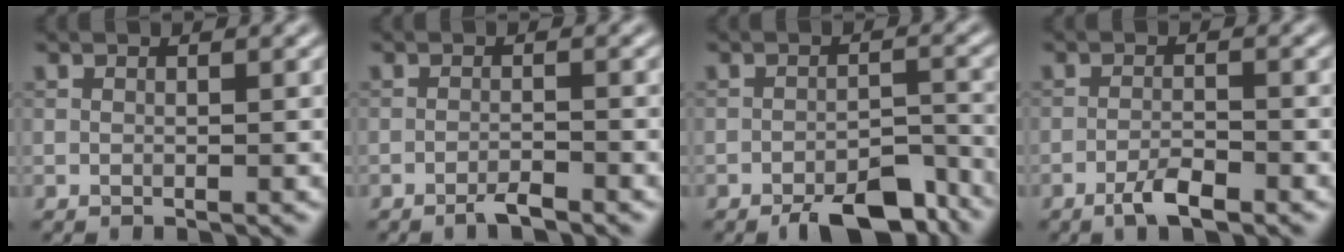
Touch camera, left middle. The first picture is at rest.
{"total": 1.6, "force": [-1.3, 0.1, 0.9], "torque": [-0.015, 0.002, -0.026]}
{"total": 6.2, "force": [-4.7, 2.2, 3.5], "torque": [-0.047, -0.002, -0.065]}
{"total": 2.5, "force": [-1.7, 0.5, 1.7], "torque": [-0.034, 0.002, -0.035]}